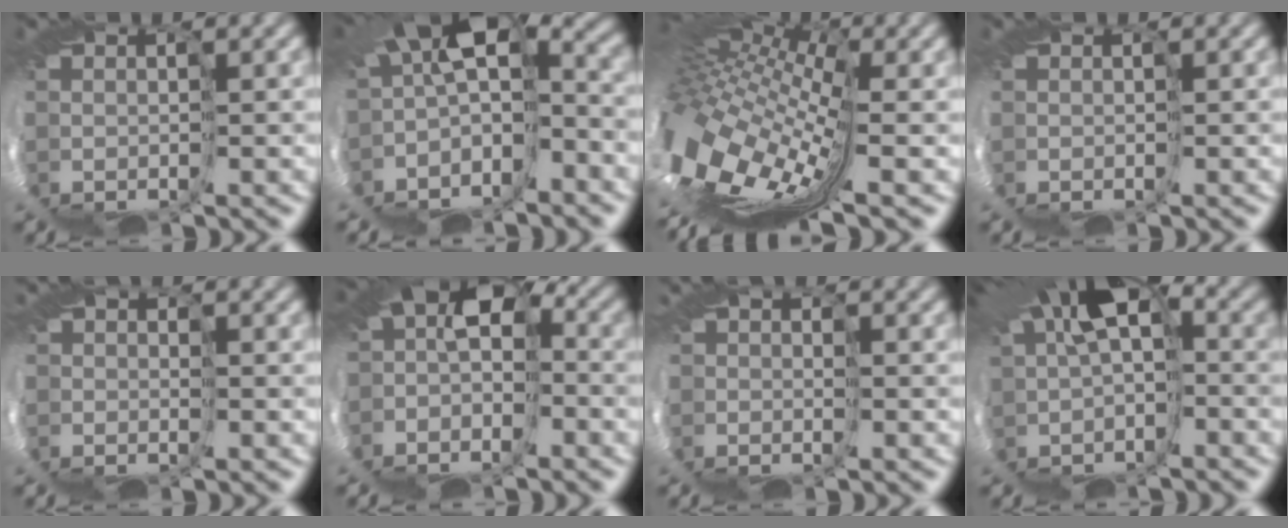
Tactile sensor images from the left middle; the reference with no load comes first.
{"total": 7.0, "force": [-2.6, 2.6, 5.9], "torque": [-0.107, -0.011, -0.023]}
{"total": 11.9, "force": [-1.1, 5.8, 10.4], "torque": [-0.184, -0.022, 0.000]}
{"total": 0.0}
{"total": 1.2, "force": [-1.0, 0.6, 0.2], "torque": [0.013, 0.001, -0.016]}
{"total": 5.1, "force": [-1.7, 3.5, 3.3], "torque": [-0.050, -0.020, 0.001]}
{"total": 1.2, "force": [-1.1, -0.4, -0.5], "torque": [0.028, 0.000, -0.016]}
{"total": 6.9, "force": [-0.1, 2.8, 6.3], "torque": [-0.089, -0.001, 0.016]}